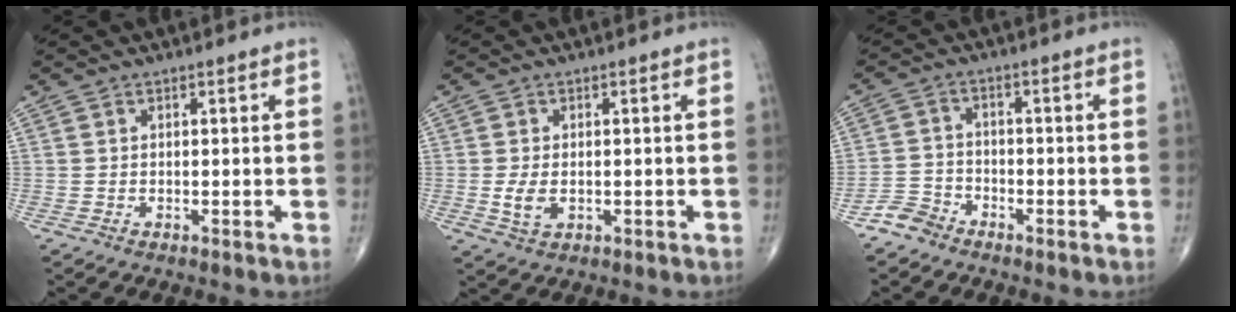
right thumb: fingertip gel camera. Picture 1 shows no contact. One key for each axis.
{"total": 3.8, "fx": -0.5, "fy": 2.3, "fz": 2.9, "tx": -0.058, "ty": -0.005, "tz": -0.004}
{"total": 3.8, "fx": -3.2, "fy": 2.1, "fz": 0.3, "tx": 0.003, "ty": 0.013, "tz": -0.071}